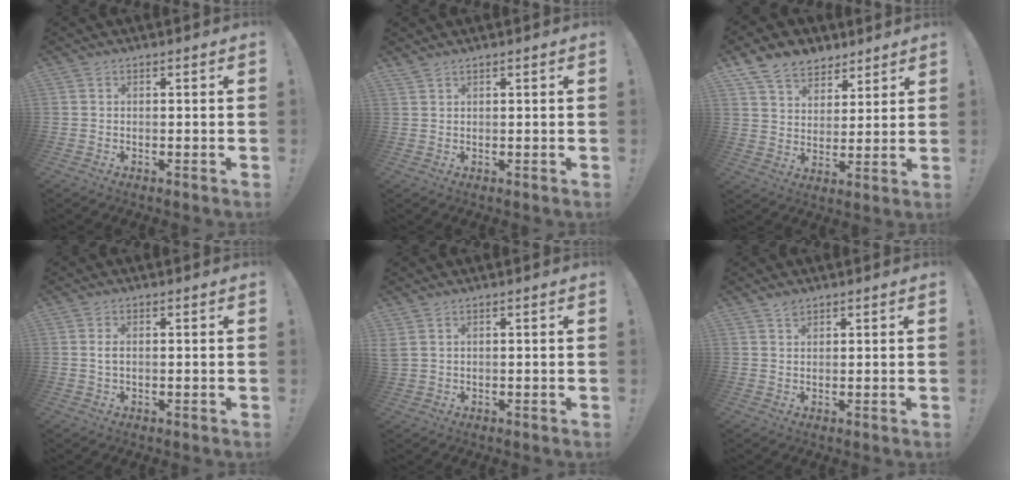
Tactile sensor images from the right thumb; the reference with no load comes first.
{"total": 1.2, "force": [1.1, 0.0, 0.3], "torque": [-0.006, 0.000, 0.021]}
{"total": 11.0, "force": [7.7, 7.3, 3.2], "torque": [-0.058, -0.049, 0.153]}
{"total": 1.8, "force": [0.2, 0.7, 1.6], "torque": [-0.026, 0.001, 0.002]}
{"total": 2.0, "force": [1.0, 1.0, 1.4], "torque": [-0.030, 0.001, 0.020]}
{"total": 1.9, "force": [1.7, 0.6, 0.6], "torque": [0.002, -0.011, 0.029]}